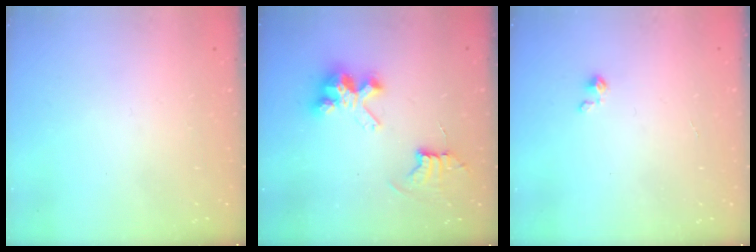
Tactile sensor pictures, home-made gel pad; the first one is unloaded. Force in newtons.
{"total": 8.7, "press": 8.7, "slide": 0.7}
{"total": 1.6, "press": 1.6, "slide": 0.2}